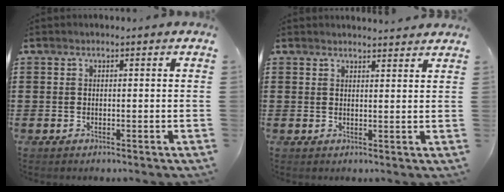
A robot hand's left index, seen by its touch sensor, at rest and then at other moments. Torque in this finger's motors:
{"motor_torque": [2.14, 0.00, 0.03, -0.01]}